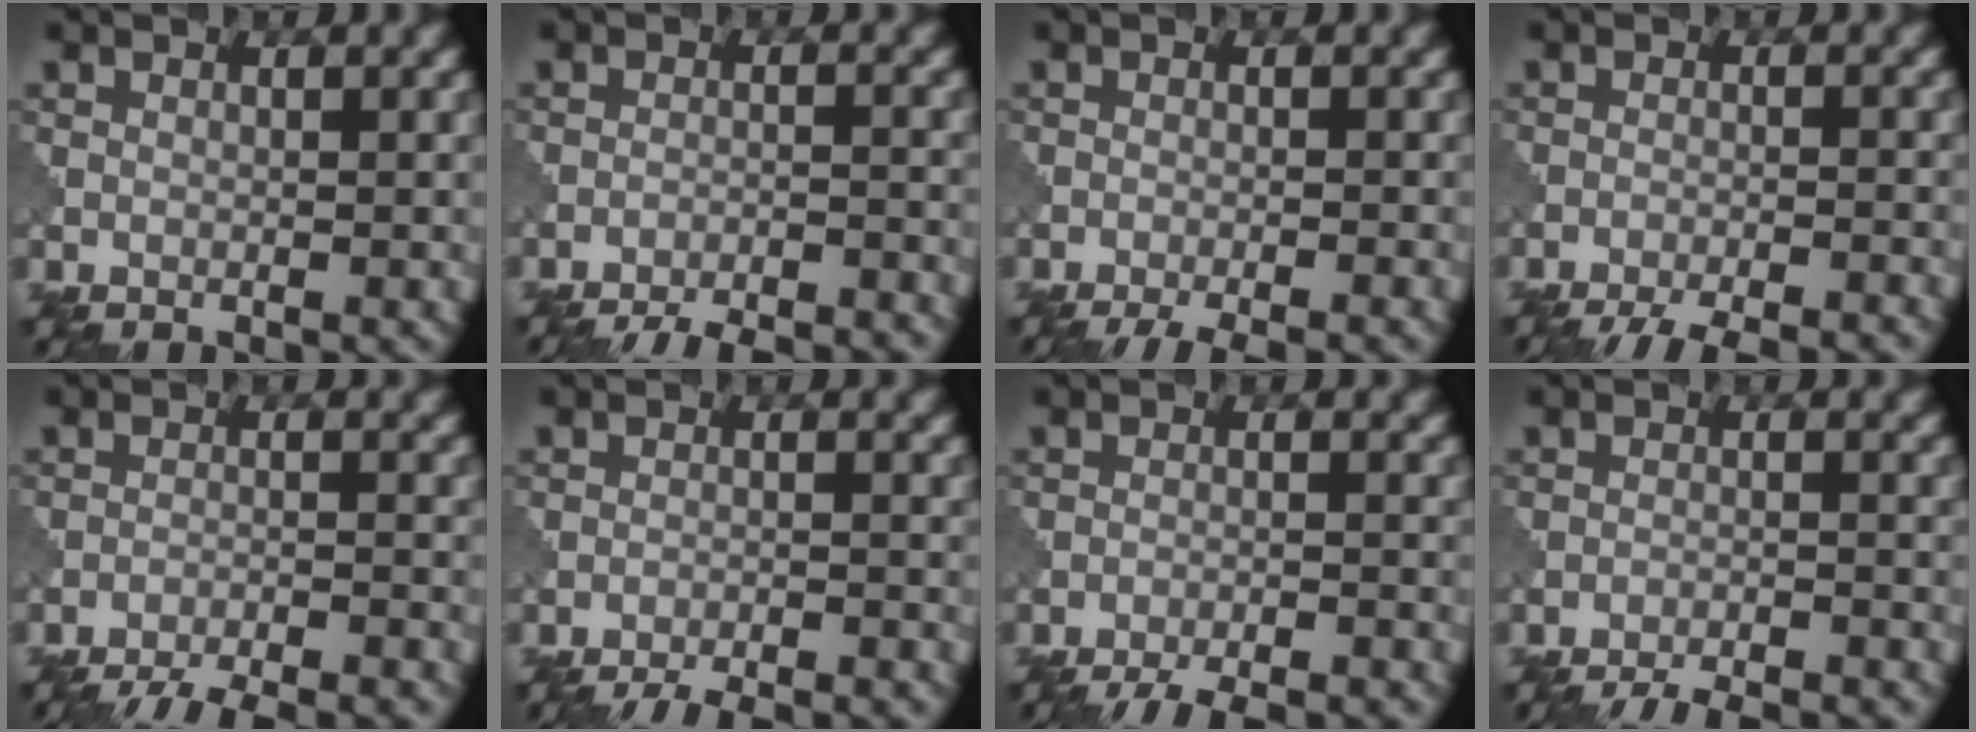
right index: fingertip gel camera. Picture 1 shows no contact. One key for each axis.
{"total": 9.9, "fx": -9.5, "fy": 1.9, "fz": 2.4, "tx": -0.024, "ty": 0.001, "tz": -0.127}
{"total": 4.6, "fx": -4.0, "fy": 0.6, "fz": 2.3, "tx": -0.033, "ty": -0.009, "tz": -0.065}
{"total": 7.8, "fx": -7.1, "fy": 1.3, "fz": 2.8, "tx": -0.037, "ty": -0.005, "tz": -0.103}
{"total": 9.9, "fx": -9.3, "fy": 1.8, "fz": 2.9, "tx": -0.036, "ty": -0.006, "tz": -0.131}
{"total": 8.1, "fx": -7.7, "fy": 1.4, "fz": 2.2, "tx": -0.023, "ty": 0.003, "tz": -0.105}
{"total": 8.7, "fx": -8.1, "fy": 1.6, "fz": 2.7, "tx": -0.033, "ty": -0.001, "tz": -0.114}
{"total": 9.0, "fx": -8.5, "fy": 1.6, "fz": 2.3, "tx": -0.025, "ty": 0.002, "tz": -0.117}